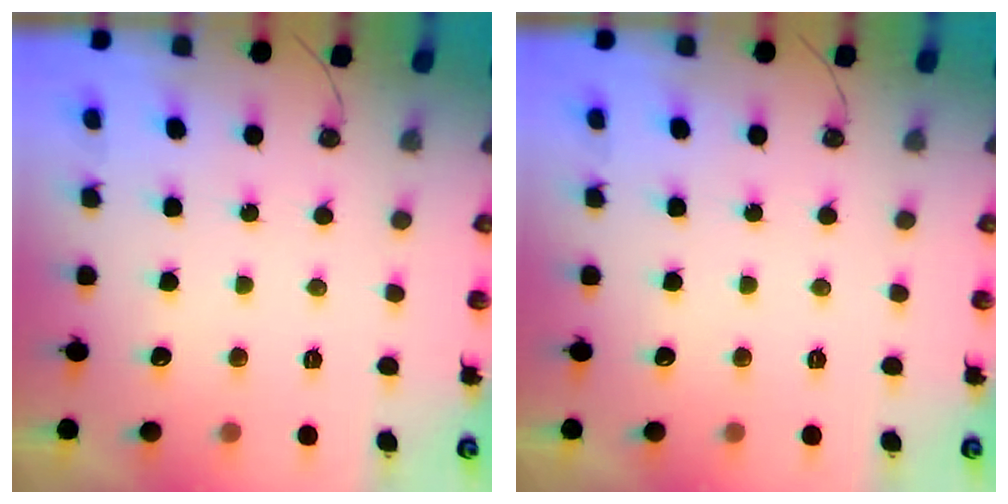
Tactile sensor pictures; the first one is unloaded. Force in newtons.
{"total": 0.0}